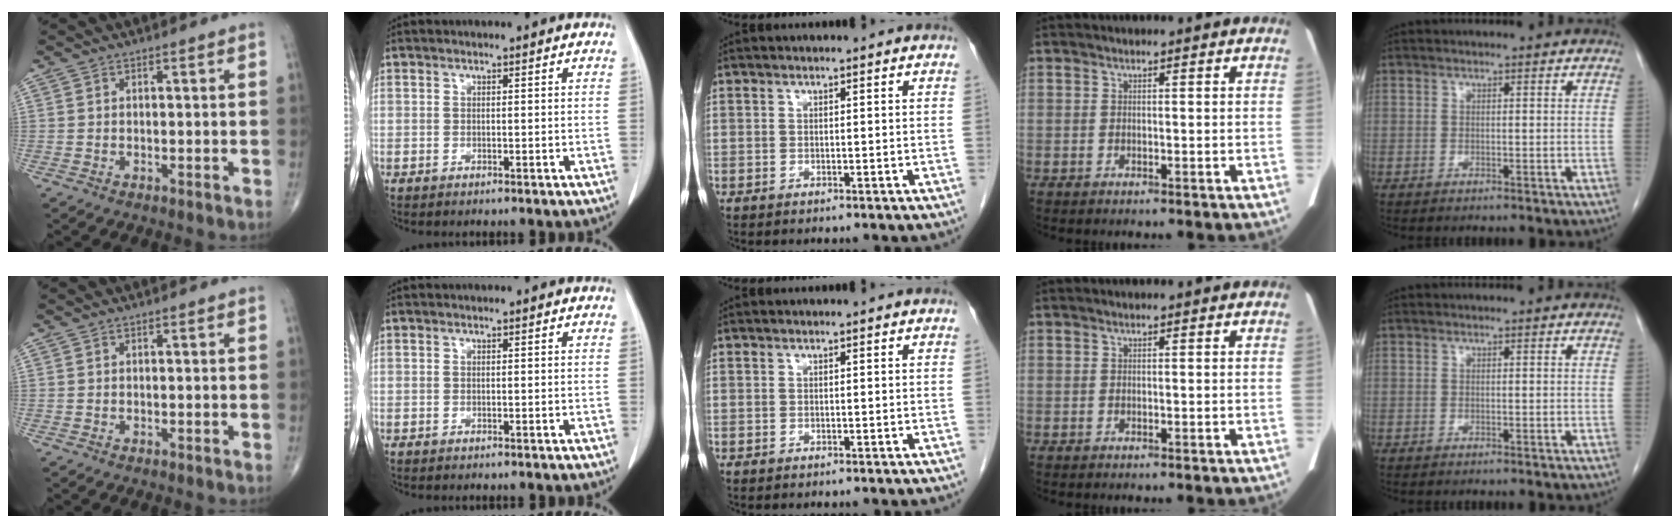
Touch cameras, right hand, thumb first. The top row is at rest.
{}